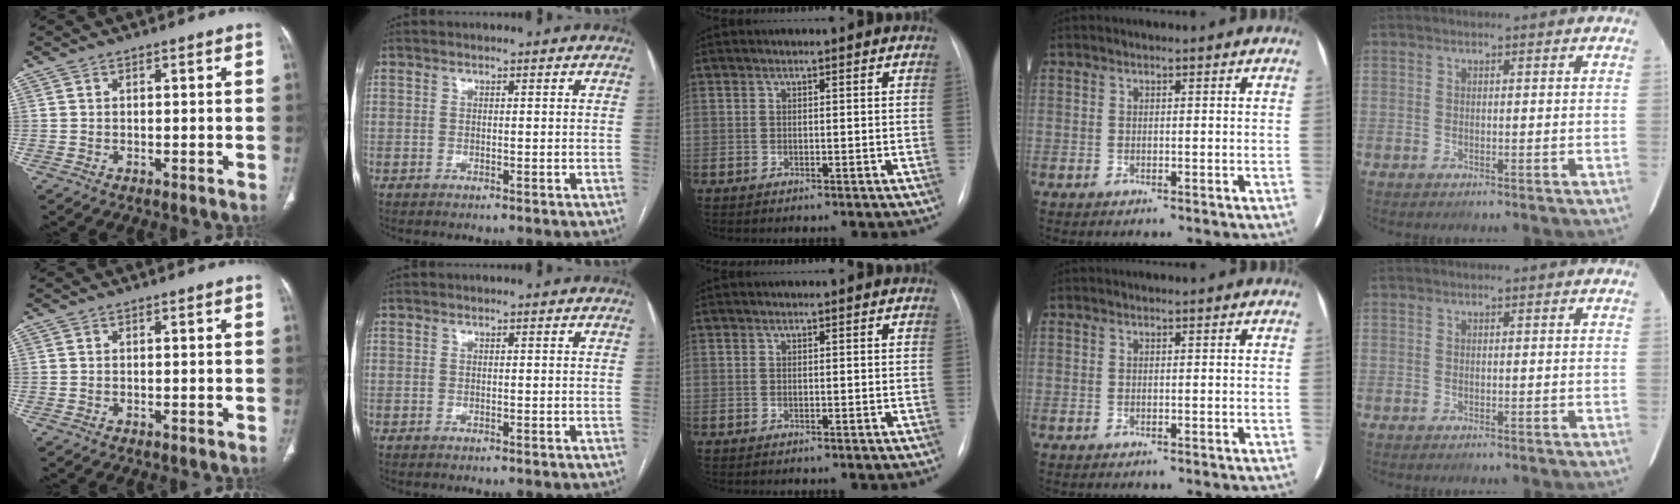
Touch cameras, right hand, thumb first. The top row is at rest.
{}